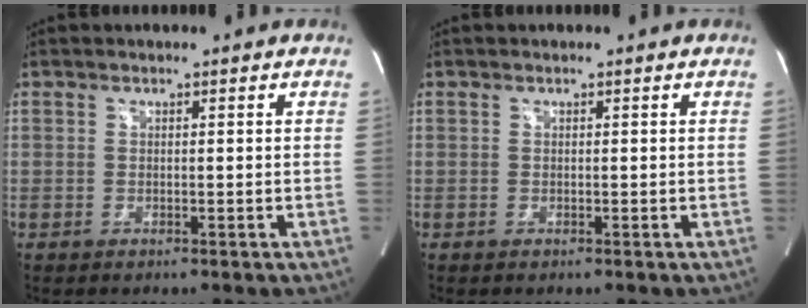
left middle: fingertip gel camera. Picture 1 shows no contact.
{"total": 0.0}